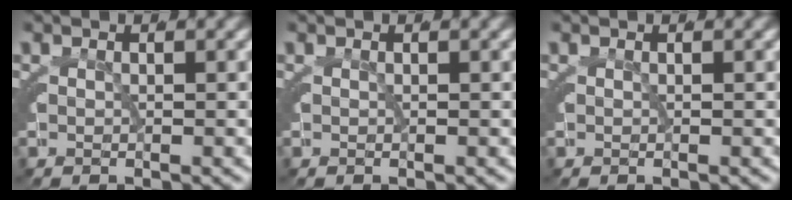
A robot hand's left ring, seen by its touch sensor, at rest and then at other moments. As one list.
[{"total": 0.0}, {"total": 0.0}]